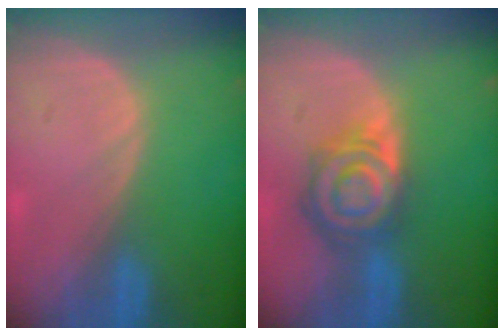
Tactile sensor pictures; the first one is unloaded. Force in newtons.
{"total": 8.0, "press": 7.1, "slide": 3.7}